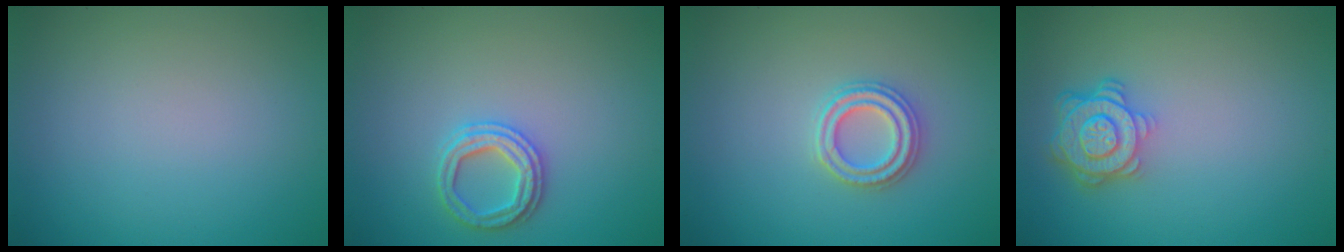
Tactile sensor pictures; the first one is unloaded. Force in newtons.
{"total": 2.4, "press": 2.4, "slide": 0.1}
{"total": 2.6, "press": 2.6, "slide": 0.4}
{"total": 4.4, "press": 3.7, "slide": 2.3}